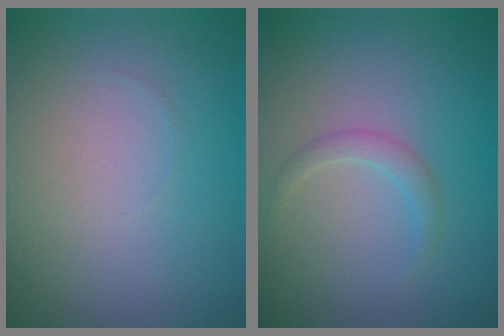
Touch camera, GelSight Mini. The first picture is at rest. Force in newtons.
{"total": 1.3, "press": 1.2, "slide": 0.2}